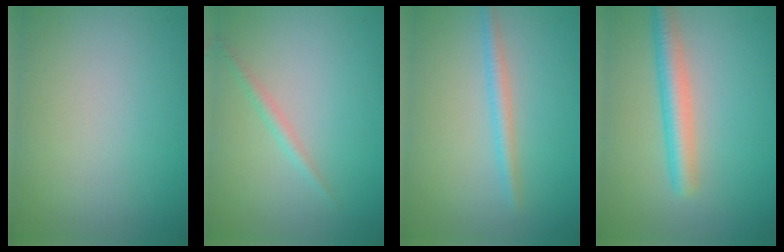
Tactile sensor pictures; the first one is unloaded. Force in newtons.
{"total": 1.1, "press": 1.1, "slide": 0.0}
{"total": 1.8, "press": 1.8, "slide": 0.1}
{"total": 3.6, "press": 3.6, "slide": 0.0}